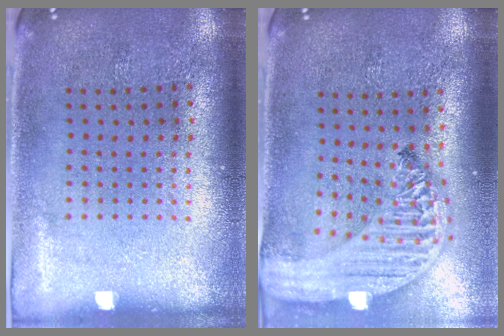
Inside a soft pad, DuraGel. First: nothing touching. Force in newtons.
{"total": 3.1, "press": 2.4, "slide": 1.9}